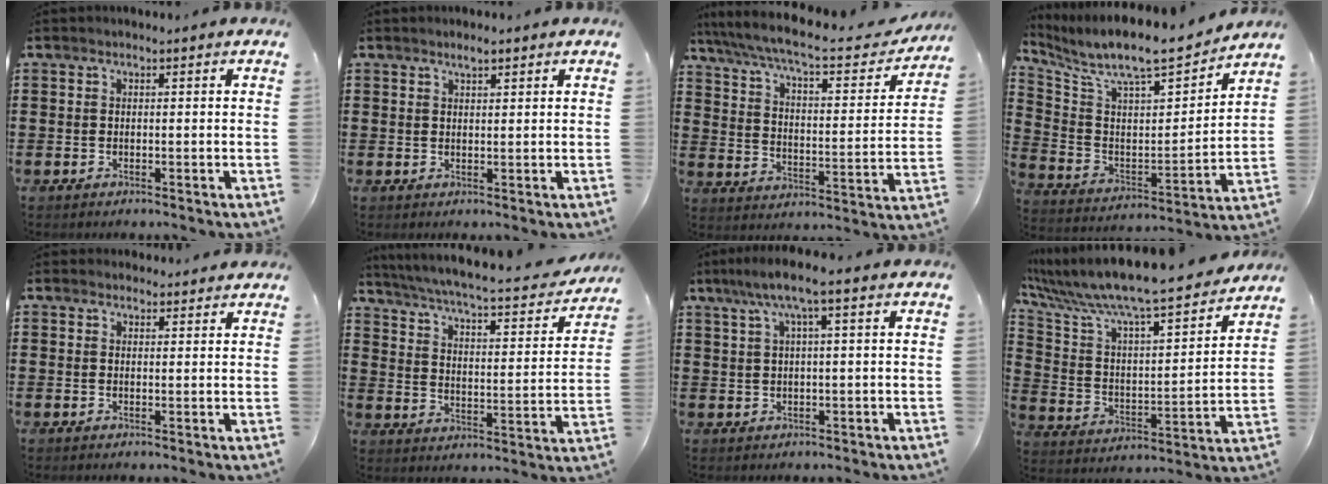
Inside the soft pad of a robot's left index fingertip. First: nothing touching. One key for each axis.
{"total": 1.7, "fx": 1.3, "fy": 0.3, "fz": 1.0, "tx": -0.020, "ty": 0.002, "tz": 0.024}
{"total": 7.9, "fx": 6.7, "fy": 0.7, "fz": 4.1, "tx": -0.109, "ty": -0.045, "tz": 0.110}
{"total": 8.8, "fx": 7.8, "fy": 1.4, "fz": 4.0, "tx": -0.107, "ty": -0.064, "tz": 0.125}
{"total": 1.9, "fx": 1.8, "fy": 0.6, "fz": 0.1, "tx": 0.001, "ty": 0.000, "tz": 0.034}
{"total": 4.8, "fx": 4.2, "fy": -0.1, "fz": 2.4, "tx": -0.068, "ty": -0.038, "tz": 0.062}
{"total": 4.8, "fx": 1.7, "fy": 0.4, "fz": 4.5, "tx": -0.097, "ty": 0.002, "tz": 0.021}
{"total": 9.6, "fx": 8.4, "fy": 0.6, "fz": 4.4, "tx": -0.126, "ty": -0.073, "tz": 0.137}